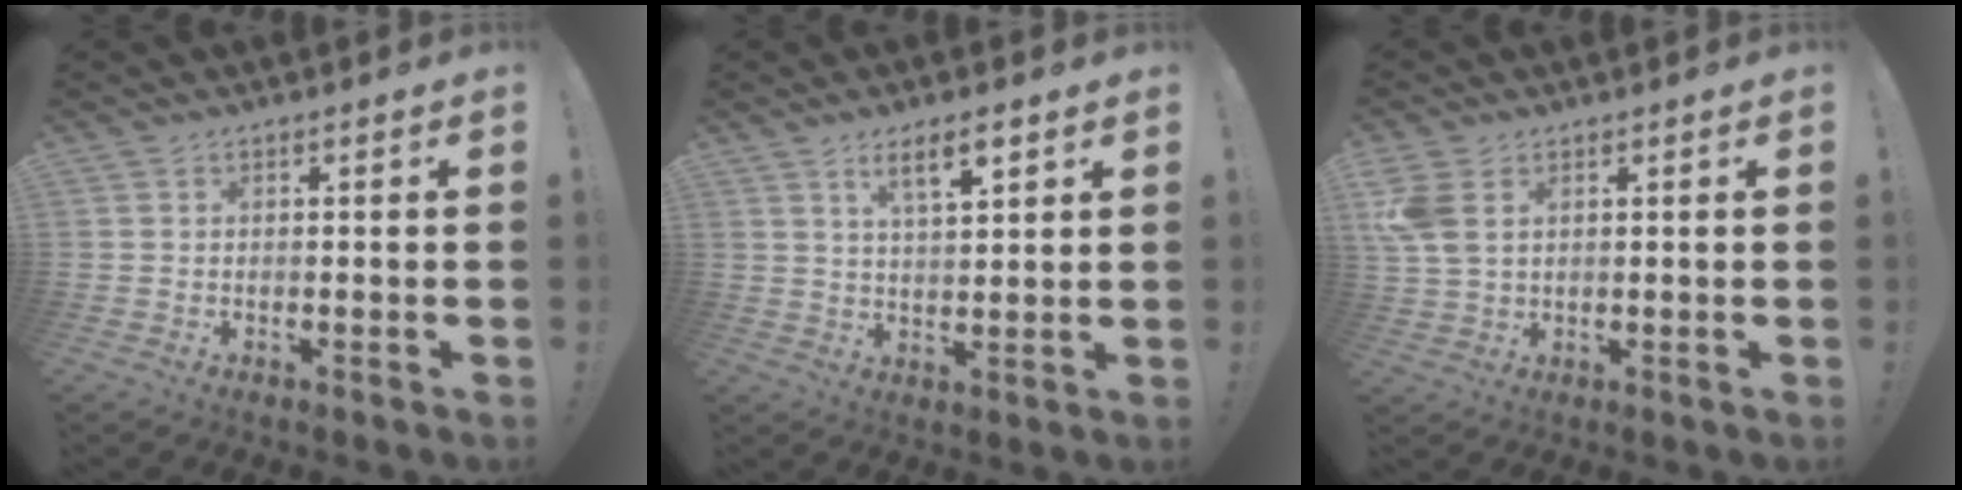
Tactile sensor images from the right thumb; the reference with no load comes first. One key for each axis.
{"total": 7.5, "fx": 4.5, "fy": 2.1, "fz": 5.6, "tx": -0.087, "ty": -0.017, "tz": 0.074}
{"total": 7.3, "fx": 2.9, "fy": 4.4, "fz": 5.0, "tx": -0.099, "ty": -0.008, "tz": 0.057}